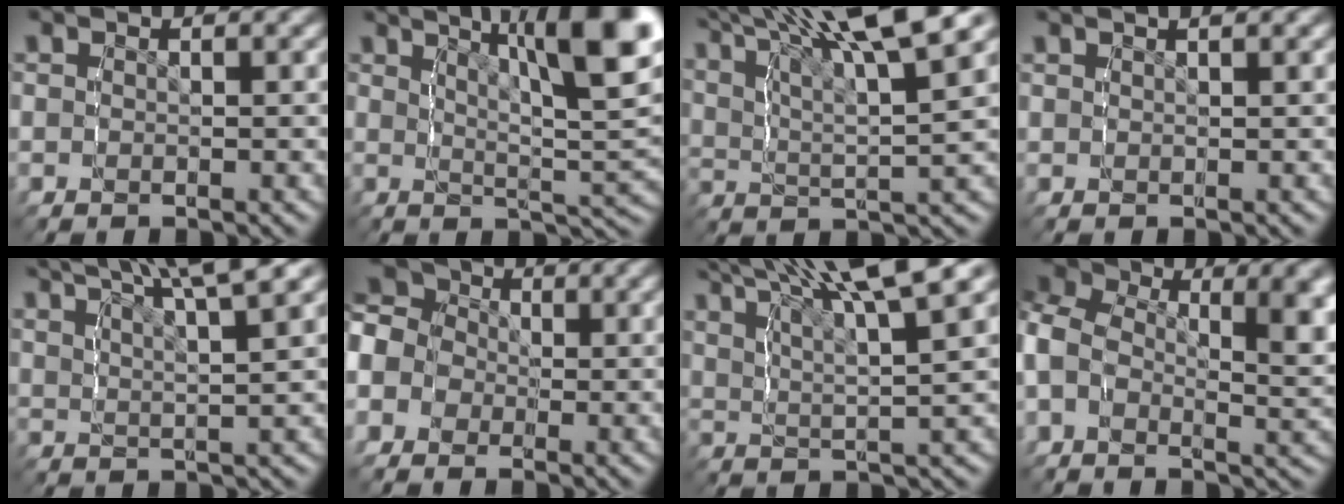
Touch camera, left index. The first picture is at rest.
{"total": 13.1, "force": [5.6, 4.3, 11.0], "torque": [-0.120, 0.021, 0.076]}
{"total": 9.7, "force": [5.7, 3.5, 7.1], "torque": [-0.112, 0.011, 0.087]}
{"total": 1.4, "force": [1.1, -0.4, 0.7], "torque": [-0.003, 0.003, 0.022]}
{"total": 7.4, "force": [5.4, 1.9, 4.8], "torque": [-0.067, 0.011, 0.085]}
{"total": 9.8, "force": [2.0, 8.4, 4.7], "torque": [-0.099, 0.010, 0.013]}
{"total": 8.7, "force": [5.4, 2.7, 6.2], "torque": [-0.095, 0.013, 0.083]}
{"total": 10.3, "force": [3.0, 7.0, 6.9], "torque": [-0.119, 0.017, 0.021]}